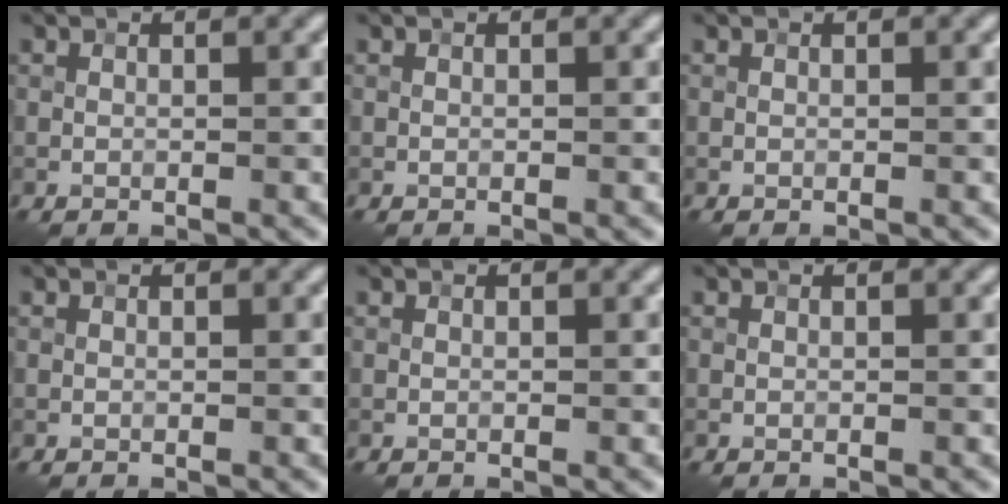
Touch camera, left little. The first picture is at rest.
{"total": 0.0}
{"total": 0.0}
{"total": 0.0}
{"total": 0.0}
{"total": 0.0}